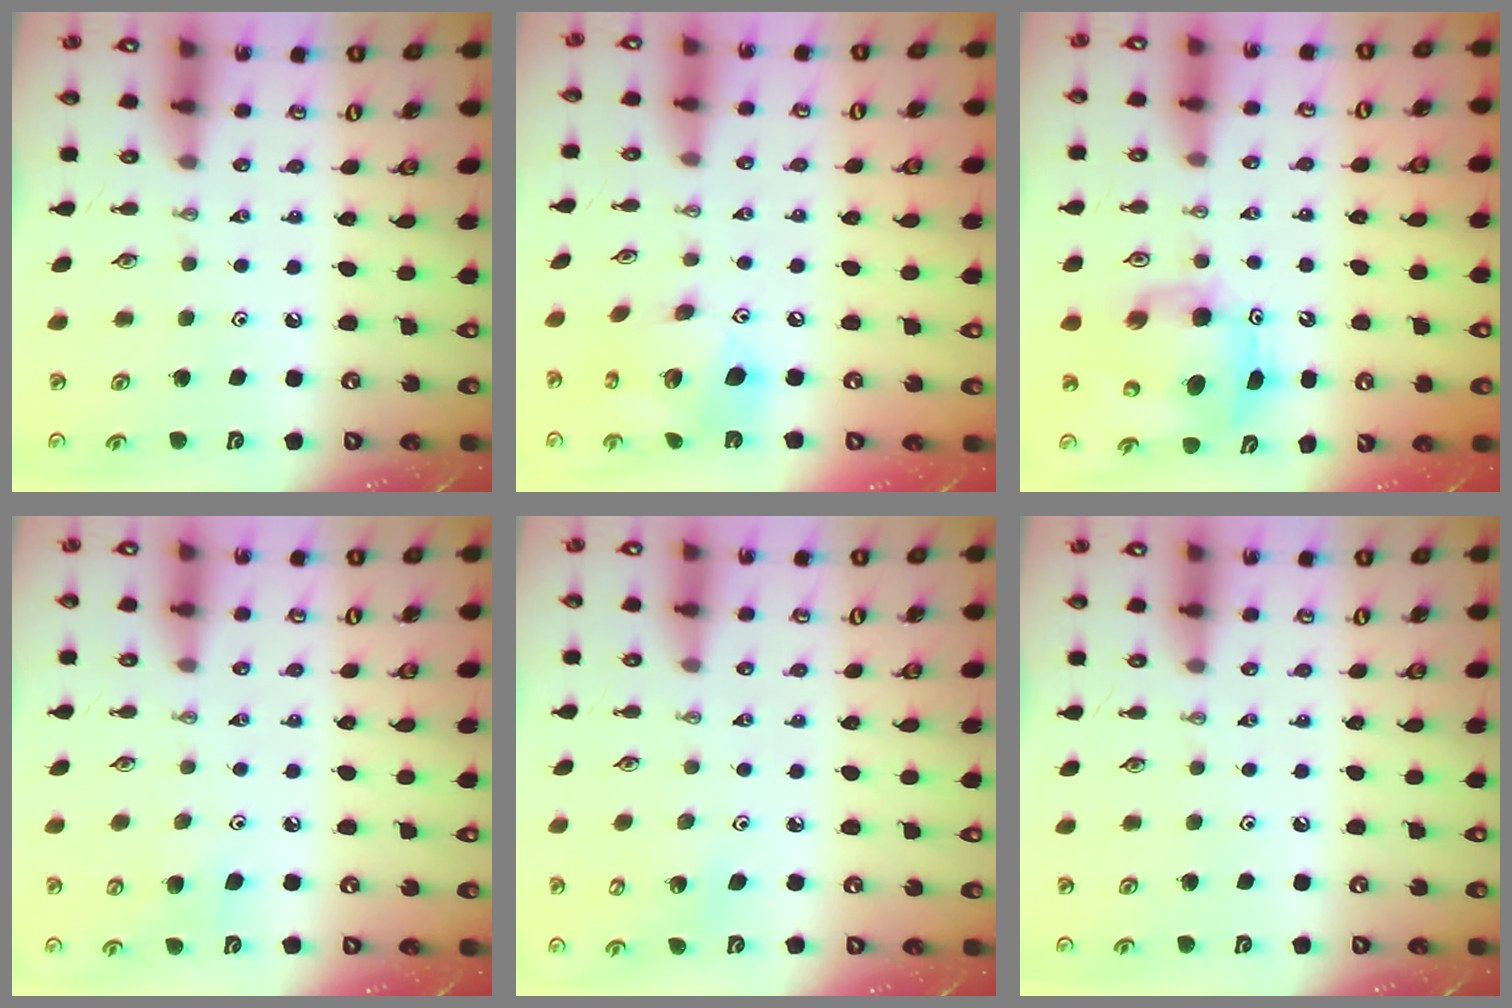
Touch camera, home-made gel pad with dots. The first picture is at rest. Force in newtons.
{"total": 14.5, "press": 14.4, "slide": 1.0}
{"total": 8.0, "press": 7.9, "slide": 1.4}
{"total": 7.3, "press": 7.2, "slide": 1.4}
{"total": 3.1, "press": 3.1, "slide": 0.2}
{"total": 0.0}